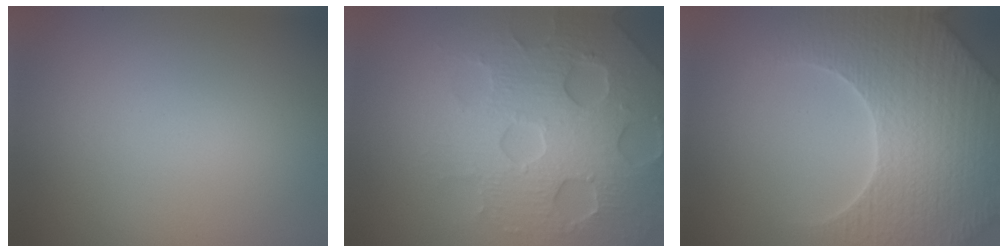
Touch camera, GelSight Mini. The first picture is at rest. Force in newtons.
{"total": 7.3, "press": 7.2, "slide": 1.5}
{"total": 7.7, "press": 7.4, "slide": 2.2}